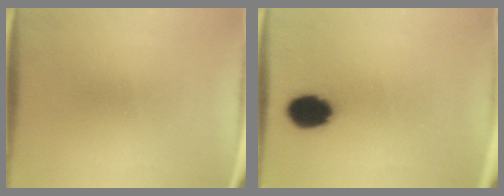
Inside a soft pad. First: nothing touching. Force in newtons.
{"total": 9.6}